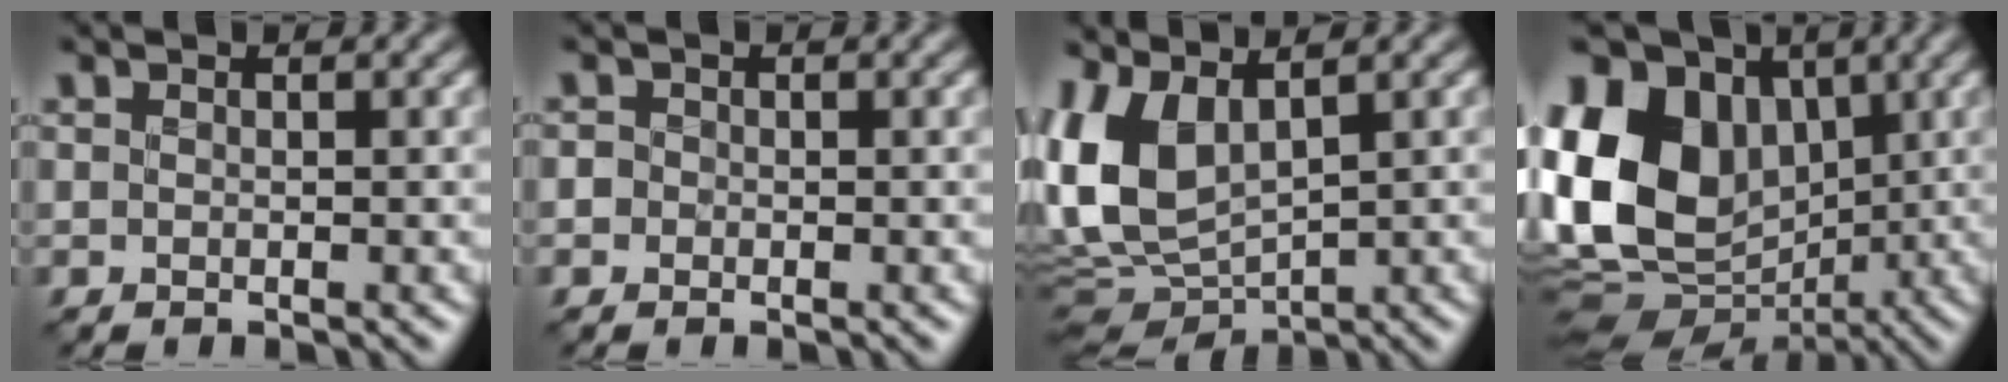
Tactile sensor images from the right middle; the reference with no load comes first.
{"total": 1.2, "force": [0.1, 1.1, 0.3], "torque": [0.008, 0.011, 0.000]}
{"total": 8.6, "force": [0.9, 4.8, 7.0], "torque": [-0.170, -0.010, 0.011]}
{"total": 14.8, "force": [1.4, 11.2, 9.5], "torque": [-0.200, 0.019, 0.012]}